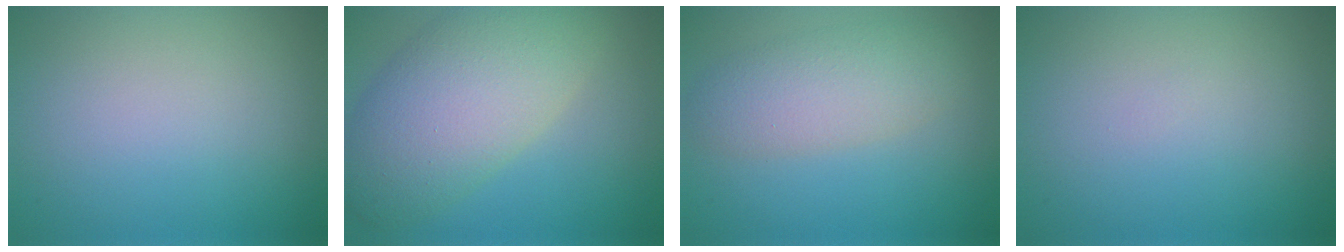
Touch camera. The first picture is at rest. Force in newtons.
{"total": 9.7, "press": 9.7, "slide": 0.6}
{"total": 4.1, "press": 4.1, "slide": 0.3}
{"total": 0.0}